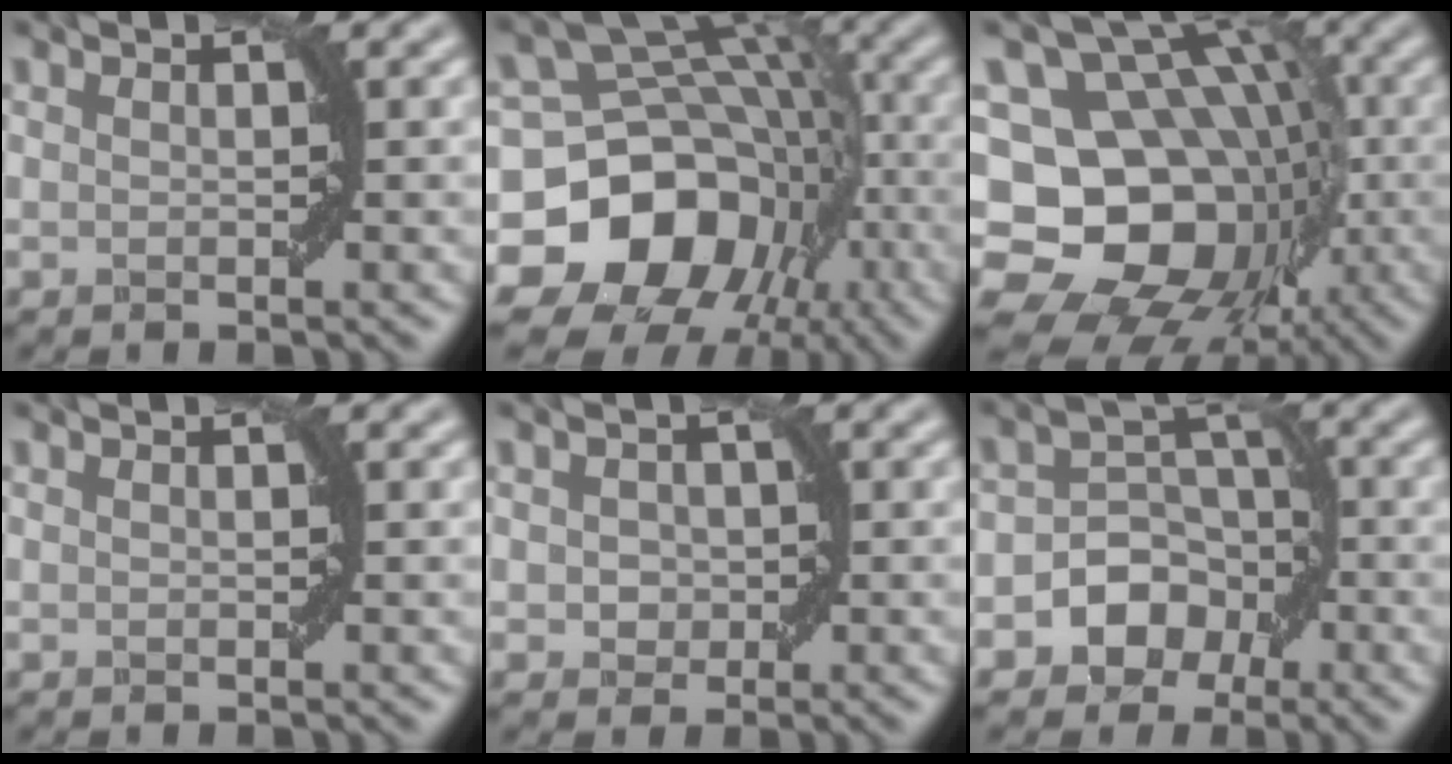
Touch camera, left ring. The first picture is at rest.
{"total": 16.5, "force": [-6.3, 13.5, 7.3], "torque": [-0.119, -0.005, -0.129]}
{"total": 18.0, "force": [-3.5, 15.1, 9.1], "torque": [-0.127, 0.023, -0.091]}
{"total": 0.0}
{"total": 1.6, "force": [-0.1, 1.4, 0.7], "torque": [-0.008, -0.001, -0.004]}
{"total": 5.5, "force": [-2.4, 4.4, 2.1], "torque": [0.003, 0.017, -0.066]}